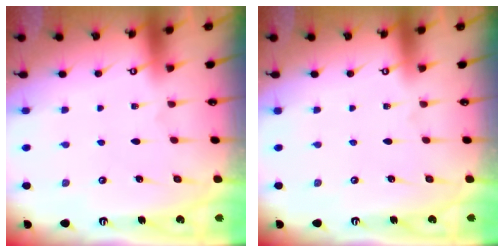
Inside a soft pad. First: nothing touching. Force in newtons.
{"total": 0.0}